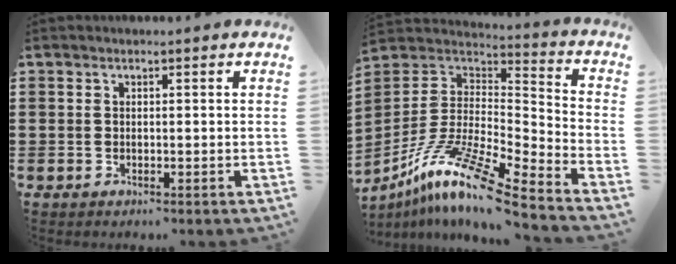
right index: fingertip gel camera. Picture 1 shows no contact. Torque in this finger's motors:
{"motor_torque": [-1.04, 1.11, 0.49, 0.12]}